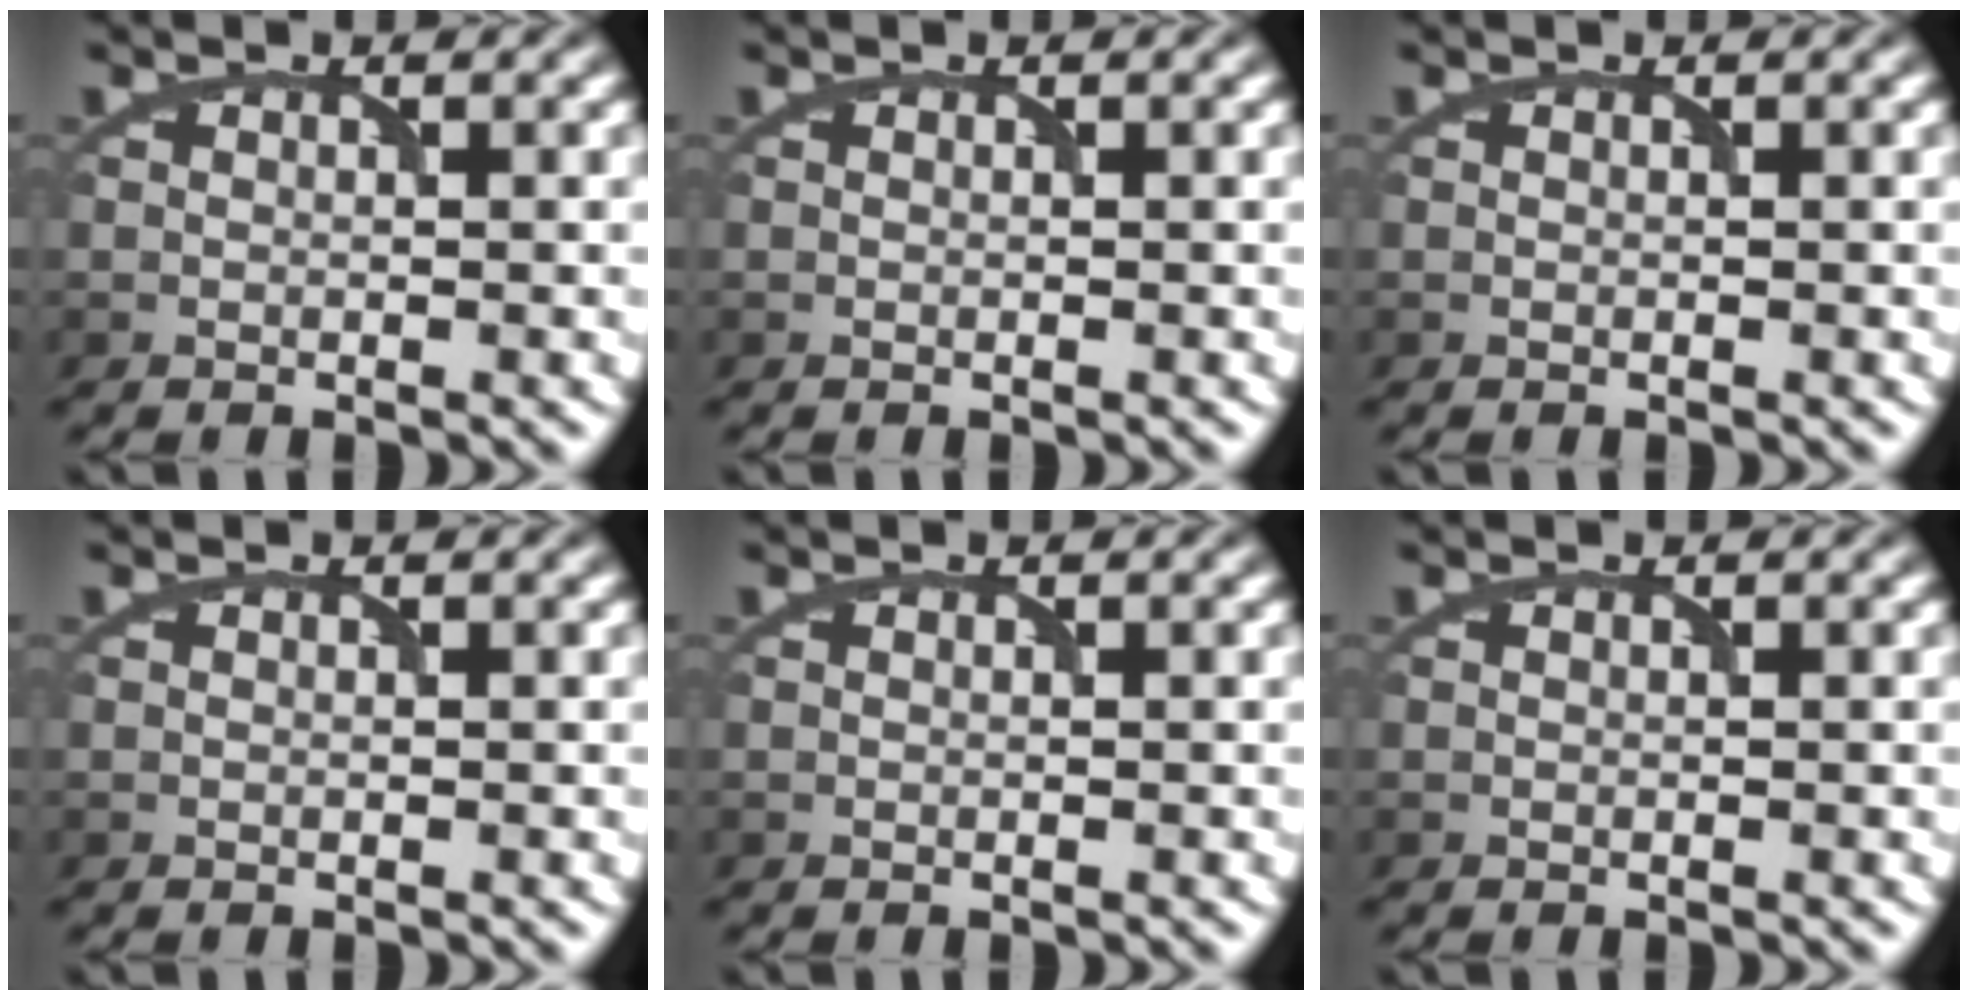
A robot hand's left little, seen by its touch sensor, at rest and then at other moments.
{"total": 0.0}
{"total": 0.0}
{"total": 0.0}
{"total": 0.0}
{"total": 0.0}